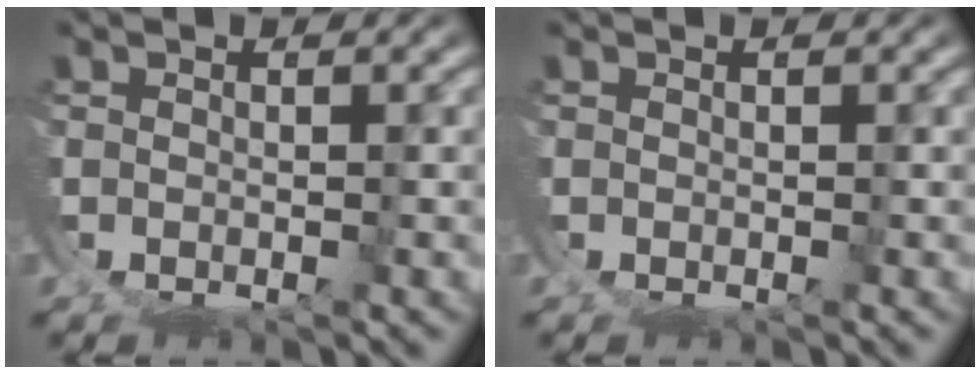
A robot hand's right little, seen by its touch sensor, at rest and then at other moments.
{"total": 0.0}